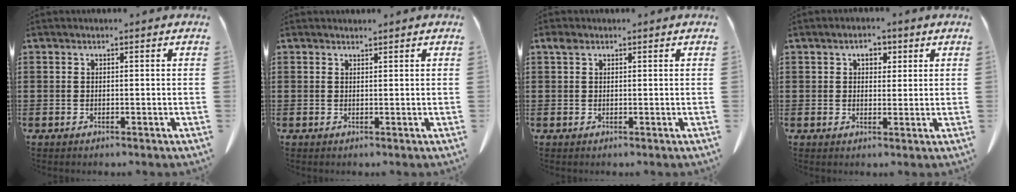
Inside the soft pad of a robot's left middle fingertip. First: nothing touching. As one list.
[{"total": 1.4, "force": [1.3, 0.0, 0.3], "torque": [-0.009, -0.001, 0.026]}, {"total": 1.3, "force": [0.6, 0.8, 0.8], "torque": [-0.020, 0.003, 0.012]}, {"total": 3.1, "force": [1.5, 2.0, 1.8], "torque": [-0.026, 0.004, 0.020]}]